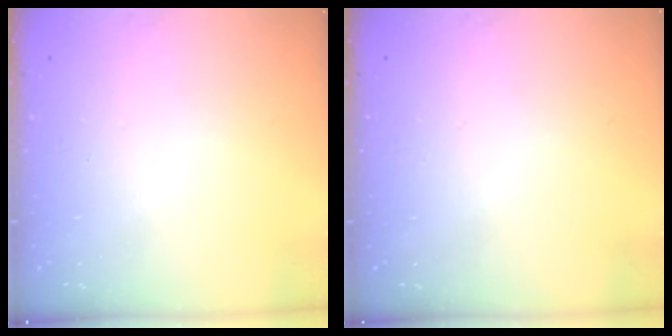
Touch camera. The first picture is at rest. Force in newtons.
{"total": 0.0}